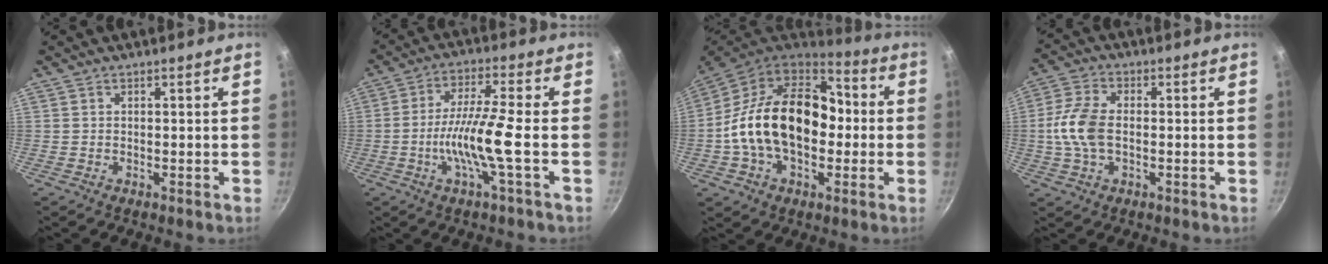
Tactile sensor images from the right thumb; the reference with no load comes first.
{"total": 9.7, "force": [-2.4, 0.1, 9.4], "torque": [-0.185, 0.019, -0.051]}
{"total": 23.4, "force": [-0.9, 15.6, 17.5], "torque": [-0.266, 0.045, -0.026]}
{"total": 9.0, "force": [-0.7, 5.2, 7.3], "torque": [-0.150, 0.018, -0.021]}